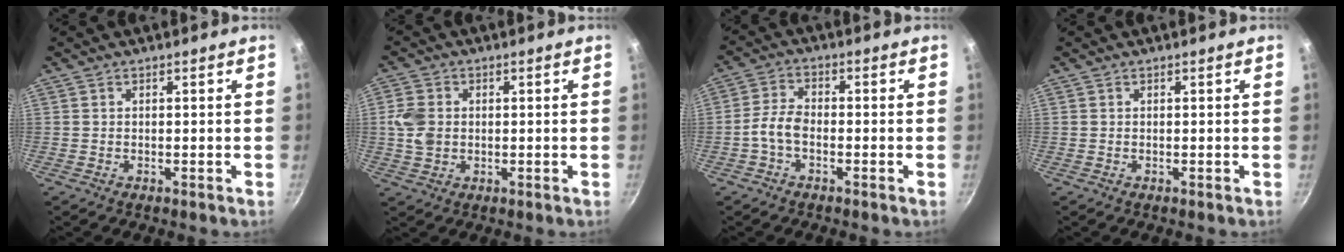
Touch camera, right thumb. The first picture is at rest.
{"total": 6.0, "force": [0.3, 4.8, 3.6], "torque": [-0.063, 0.002, 0.002]}
{"total": 4.5, "force": [-1.8, 2.5, 3.2], "torque": [-0.065, 0.024, -0.045]}
{"total": 0.0}